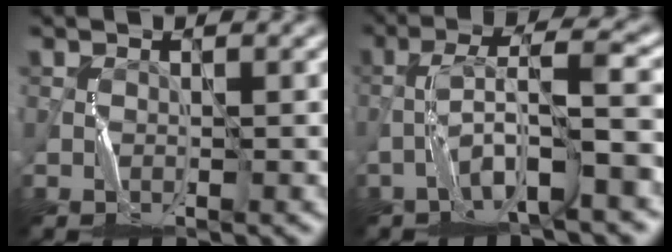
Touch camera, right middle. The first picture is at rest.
{"total": 6.4, "force": [-2.7, 1.0, 5.7], "torque": [-0.106, 0.021, -0.054]}